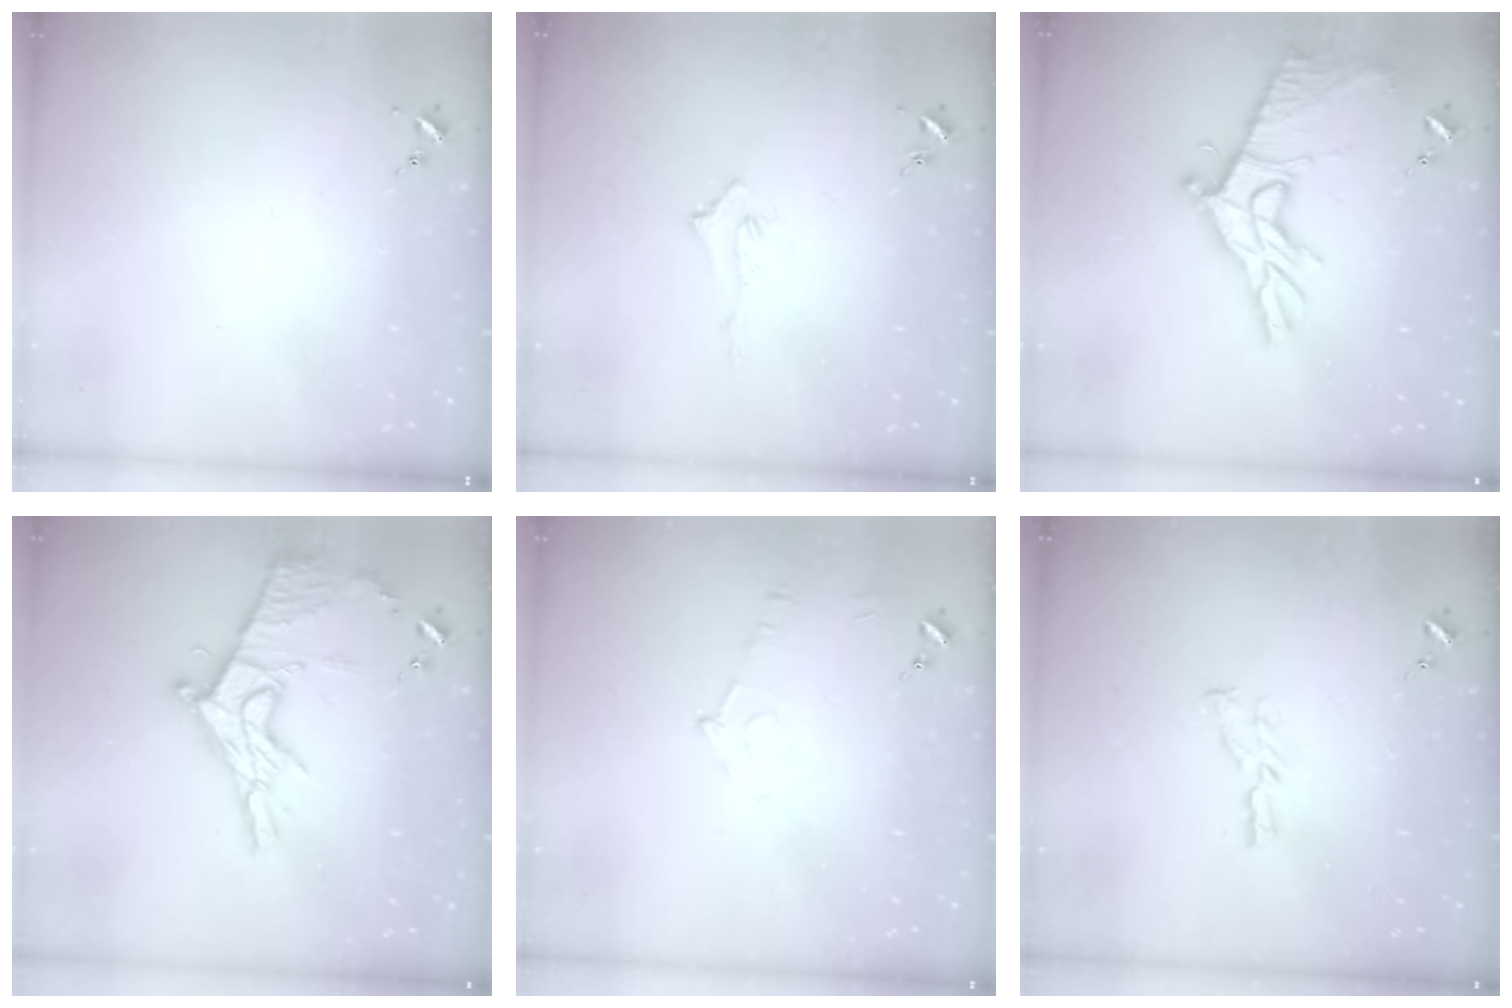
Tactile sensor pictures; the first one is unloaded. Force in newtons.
{"total": 3.2, "press": 3.2, "slide": 0.4}
{"total": 16.7, "press": 16.7, "slide": 0.7}
{"total": 16.9, "press": 16.8, "slide": 1.4}
{"total": 5.4, "press": 5.4, "slide": 0.7}
{"total": 5.7, "press": 5.7, "slide": 0.1}